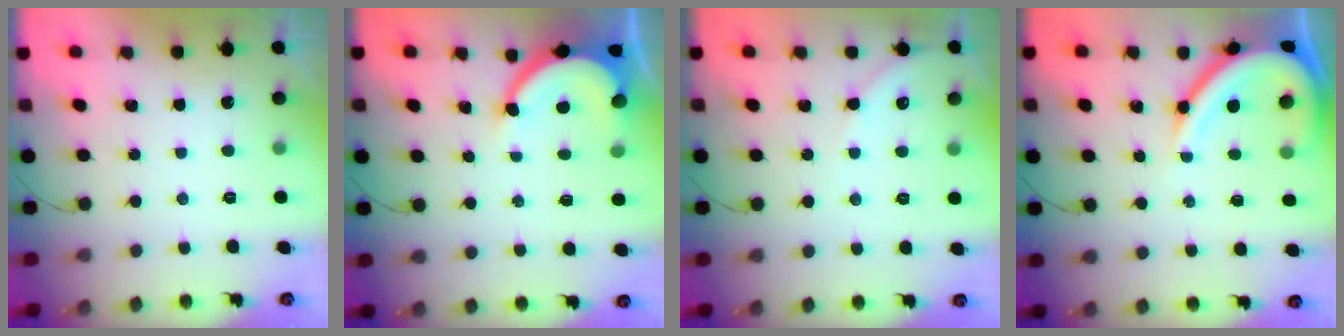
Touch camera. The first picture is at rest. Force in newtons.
{"total": 9.4, "press": 9.3, "slide": 1.0}
{"total": 4.2, "press": 4.1, "slide": 0.6}
{"total": 13.4, "press": 13.3, "slide": 1.4}